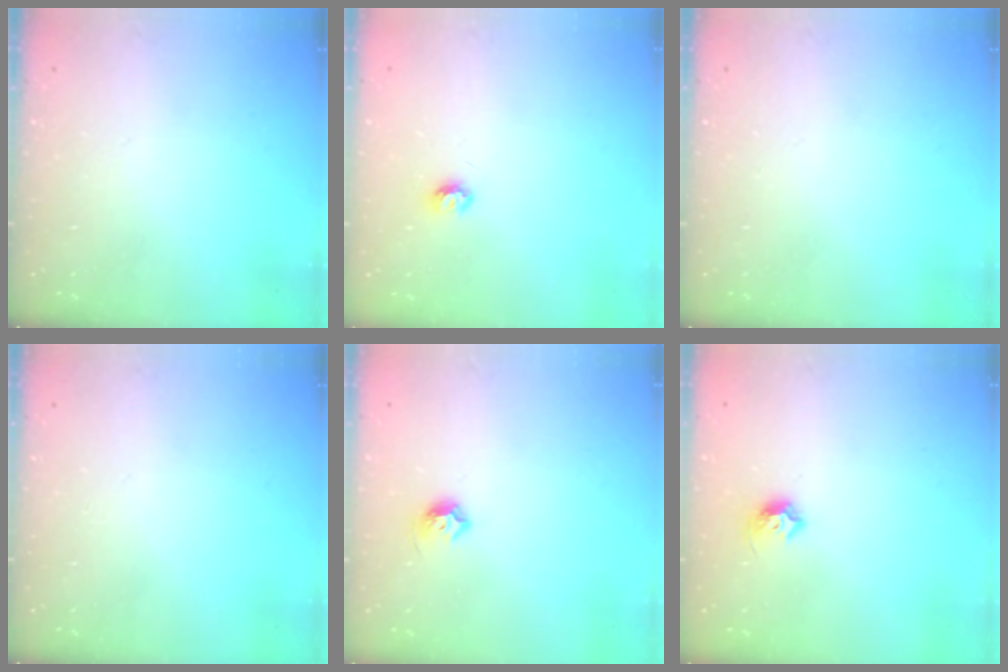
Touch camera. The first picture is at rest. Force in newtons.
{"total": 4.6, "press": 4.6, "slide": 0.5}
{"total": 0.0}
{"total": 0.0}
{"total": 6.0, "press": 5.9, "slide": 1.1}
{"total": 7.1, "press": 7.0, "slide": 0.8}